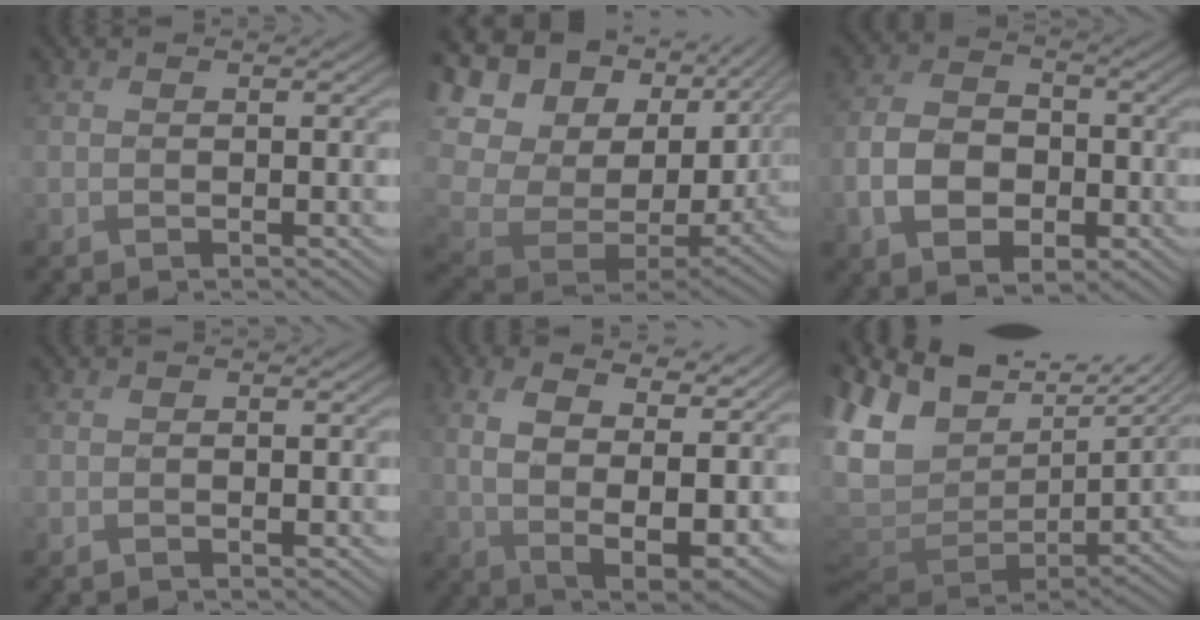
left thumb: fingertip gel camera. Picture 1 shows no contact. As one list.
[{"total": 16.3, "force": [3.4, 11.1, 11.4], "torque": [-0.240, -0.025, 0.101]}, {"total": 7.1, "force": [-2.6, 5.0, 4.4], "torque": [-0.085, -0.006, -0.052]}, {"total": 1.7, "force": [-0.9, 1.0, 1.0], "torque": [-0.011, -0.002, -0.010]}, {"total": 13.7, "force": [3.1, 7.5, 11.1], "torque": [-0.201, -0.015, 0.058]}, {"total": 13.5, "force": [4.0, 7.9, 10.1], "torque": [-0.234, -0.008, 0.098]}]